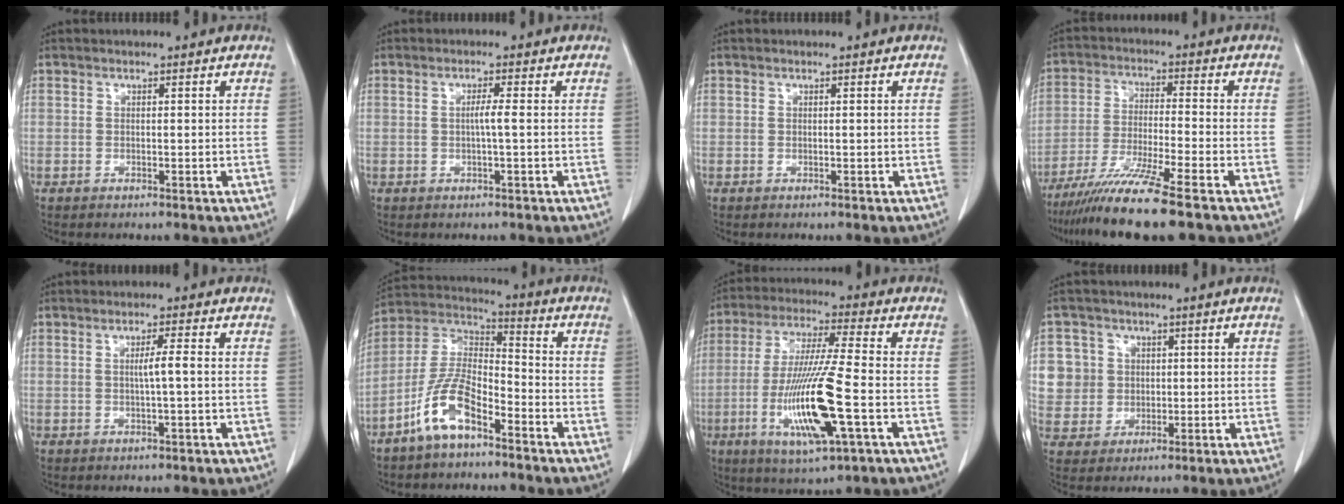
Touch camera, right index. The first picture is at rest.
{"total": 1.8, "force": [-0.1, -0.3, 1.8], "torque": [-0.034, 0.000, -0.002]}
{"total": 0.0}
{"total": 11.3, "force": [-8.6, -1.2, 7.3], "torque": [-0.134, -0.038, -0.149]}
{"total": 2.5, "force": [0.0, -0.3, 2.5], "torque": [-0.042, 0.000, 0.000]}
{"total": 10.5, "force": [-6.3, 3.7, 7.5], "torque": [-0.166, 0.007, -0.126]}
{"total": 15.5, "force": [-4.4, 0.9, 14.9], "torque": [-0.302, -0.021, -0.078]}
{"total": 8.0, "force": [1.5, 7.8, 0.9], "torque": [-0.024, 0.026, 0.040]}